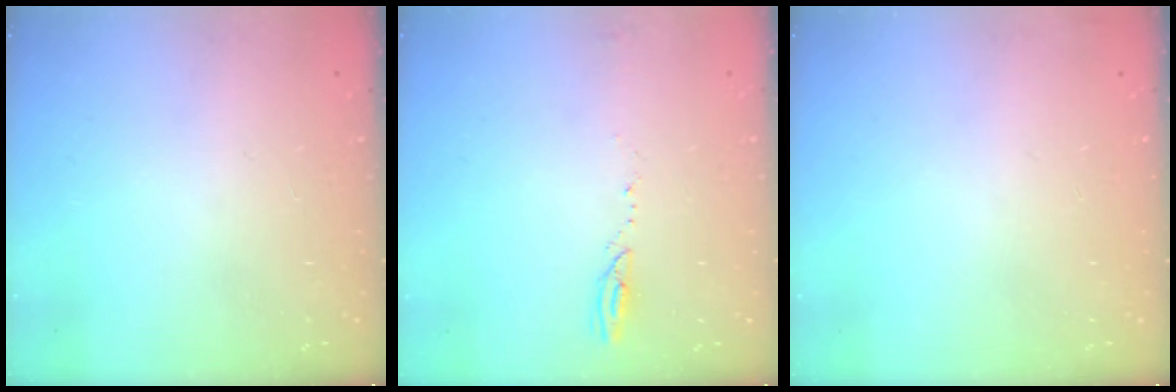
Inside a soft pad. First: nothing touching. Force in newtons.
{"total": 3.1, "press": 3.0, "slide": 0.4}
{"total": 2.8, "press": 2.3, "slide": 1.7}